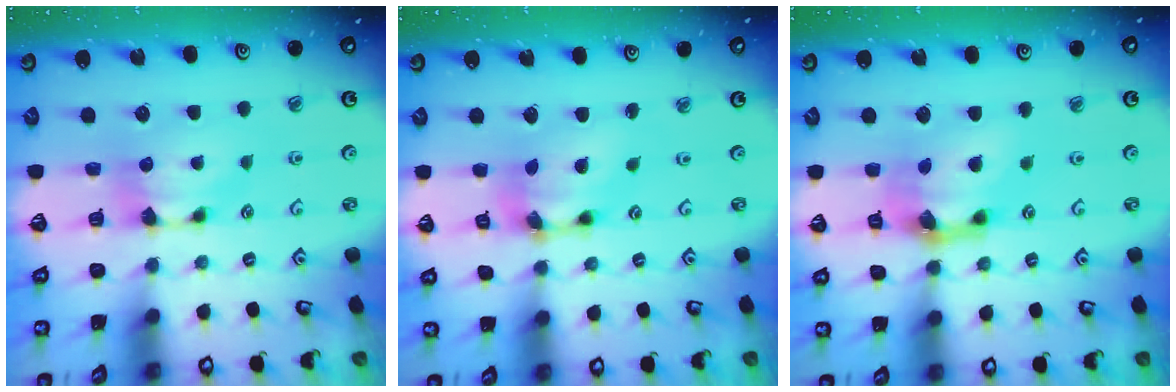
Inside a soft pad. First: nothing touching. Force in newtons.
{"total": 6.3, "press": 5.9, "slide": 2.3}
{"total": 6.2, "press": 5.7, "slide": 2.6}